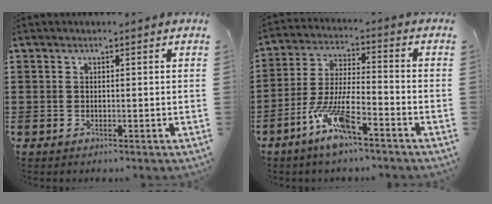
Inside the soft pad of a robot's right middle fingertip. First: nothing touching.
{"total": 9.3, "force": [-5.8, 2.1, 6.9], "torque": [-0.154, -0.005, -0.110]}